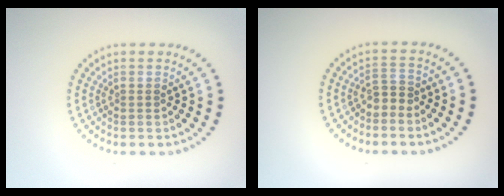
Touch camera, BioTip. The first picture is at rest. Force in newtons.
{"total": 1.4, "press": 0.9, "slide": 1.0}